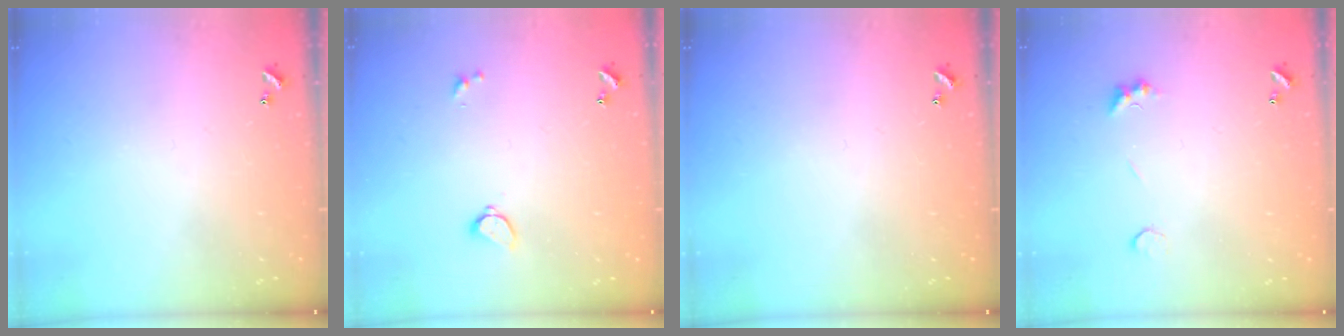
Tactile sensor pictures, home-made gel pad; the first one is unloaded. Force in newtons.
{"total": 1.5, "press": 1.4, "slide": 0.3}
{"total": 0.0}
{"total": 1.8, "press": 1.7, "slide": 0.4}